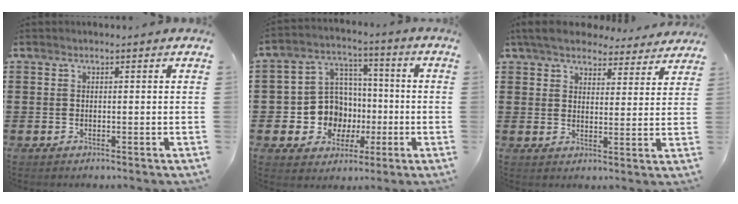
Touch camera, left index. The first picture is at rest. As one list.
[{"total": 9.7, "force": [-0.9, 9.2, 2.9], "torque": [-0.107, 0.007, -0.009]}, {"total": 6.2, "force": [5.7, 1.3, 1.8], "torque": [-0.058, -0.021, 0.104]}]